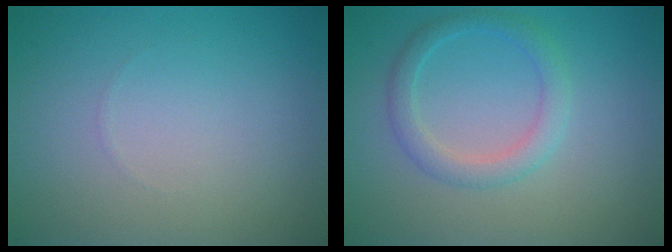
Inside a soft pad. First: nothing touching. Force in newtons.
{"total": 2.5, "press": 2.5, "slide": 0.1}